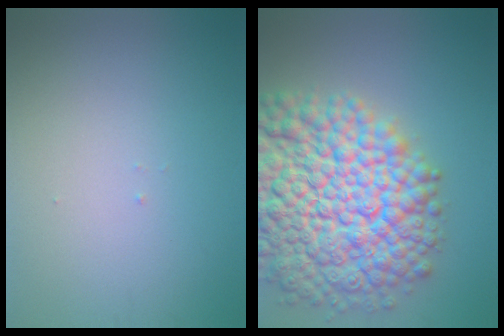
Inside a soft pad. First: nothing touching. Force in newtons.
{"total": 15.2, "press": 15.2, "slide": 0.6}